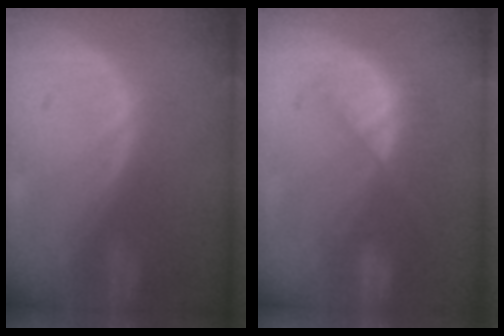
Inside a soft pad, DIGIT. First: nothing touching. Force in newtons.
{"total": 7.6, "press": 6.9, "slide": 3.1}